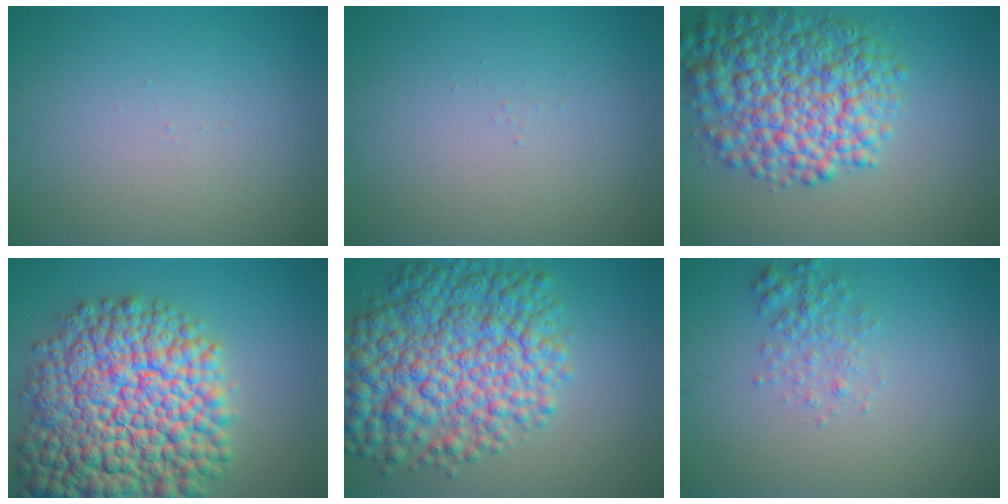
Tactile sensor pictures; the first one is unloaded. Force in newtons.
{"total": 0.0}
{"total": 9.3, "press": 9.3, "slide": 0.2}
{"total": 16.8, "press": 16.8, "slide": 0.7}
{"total": 11.2, "press": 11.2, "slide": 0.3}
{"total": 2.0, "press": 2.0, "slide": 0.1}